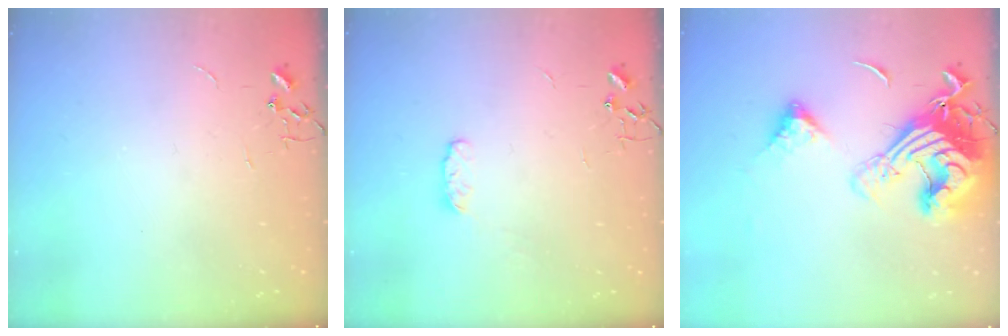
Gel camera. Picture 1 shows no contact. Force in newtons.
{"total": 4.8, "press": 4.8, "slide": 0.7}
{"total": 21.6, "press": 21.5, "slide": 2.7}